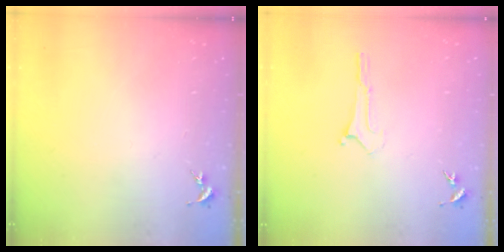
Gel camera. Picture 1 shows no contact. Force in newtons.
{"total": 0.0}